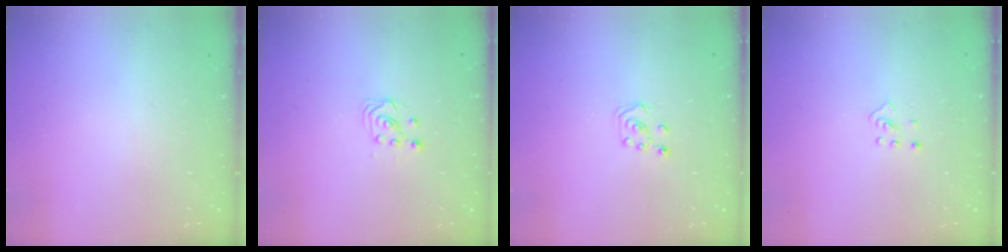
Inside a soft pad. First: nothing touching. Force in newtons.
{"total": 2.5, "press": 2.2, "slide": 1.2}
{"total": 5.1, "press": 5.1, "slide": 0.5}
{"total": 2.5, "press": 2.4, "slide": 0.8}